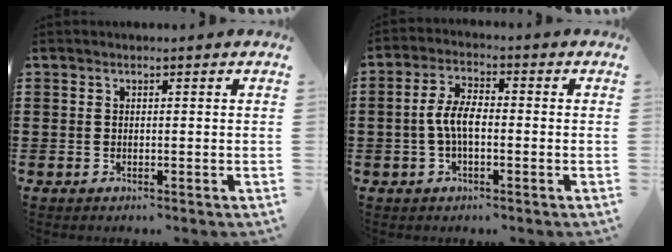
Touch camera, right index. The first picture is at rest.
{"total": 5.4, "force": [-0.8, 2.4, 4.8], "torque": [-0.114, -0.002, -0.023]}